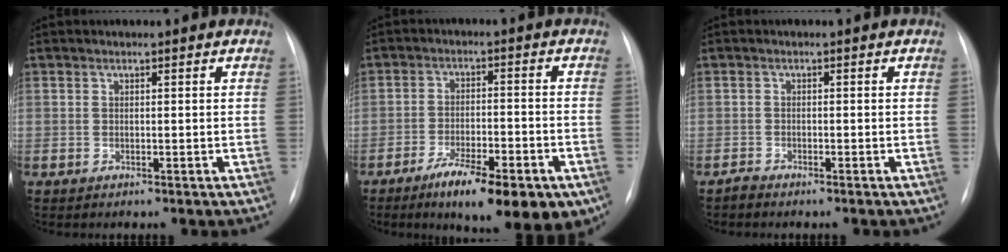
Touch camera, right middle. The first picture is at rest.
{"total": 13.6, "force": [-8.1, 3.4, 10.4], "torque": [-0.130, -0.008, -0.121]}
{"total": 1.2, "force": [-1.1, -0.2, 0.2], "torque": [-0.004, -0.003, -0.022]}